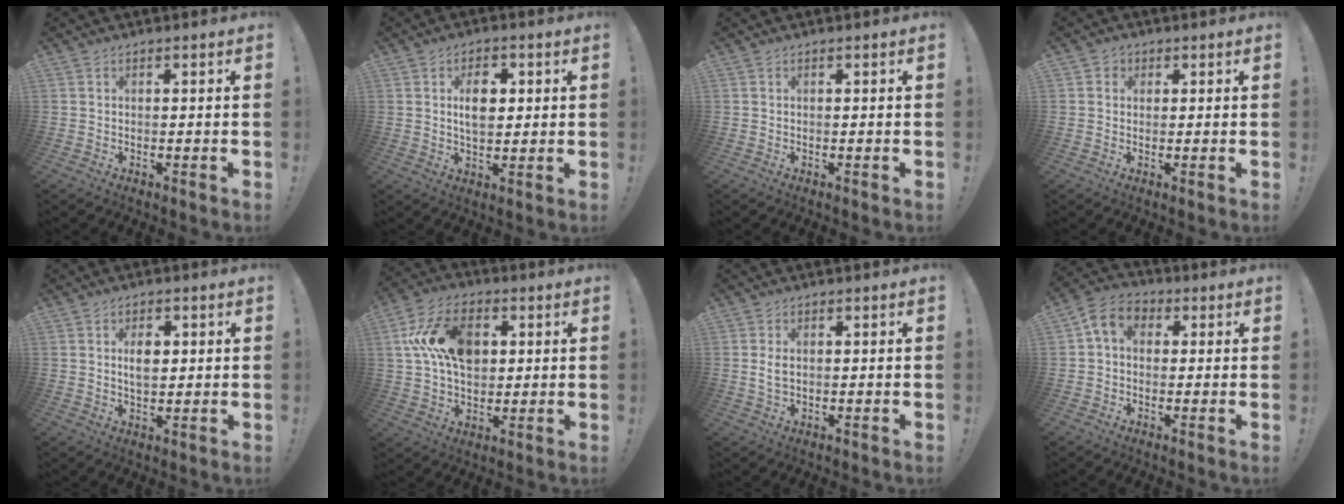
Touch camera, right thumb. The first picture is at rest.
{"total": 7.5, "force": [1.6, 5.1, 5.3], "torque": [-0.077, 0.004, 0.024]}
{"total": 0.0}
{"total": 2.2, "force": [0.5, 2.1, 0.6], "torque": [-0.009, 0.001, 0.009]}
{"total": 5.1, "force": [1.0, 3.4, 3.7], "torque": [-0.053, 0.001, 0.013]}
{"total": 17.3, "force": [3.7, 12.0, 11.9], "torque": [-0.200, 0.004, 0.070]}
{"total": 2.6, "force": [0.5, 1.5, 2.1], "torque": [-0.034, 0.002, 0.008]}
{"total": 7.3, "force": [1.5, 5.4, 4.6], "torque": [-0.084, 0.003, 0.031]}